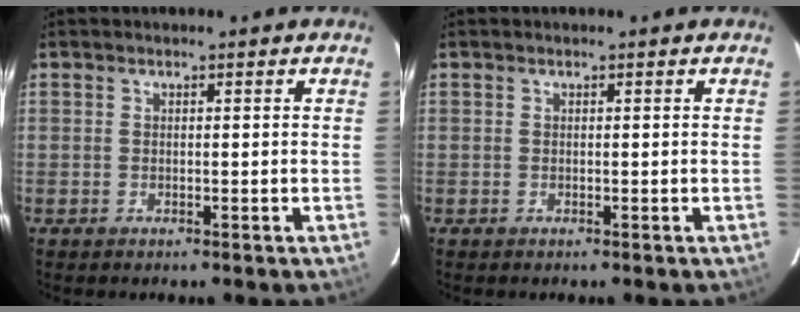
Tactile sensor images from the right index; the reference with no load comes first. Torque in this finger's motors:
{"motor_torque": [0.00, 0.00, 0.00, 0.01]}